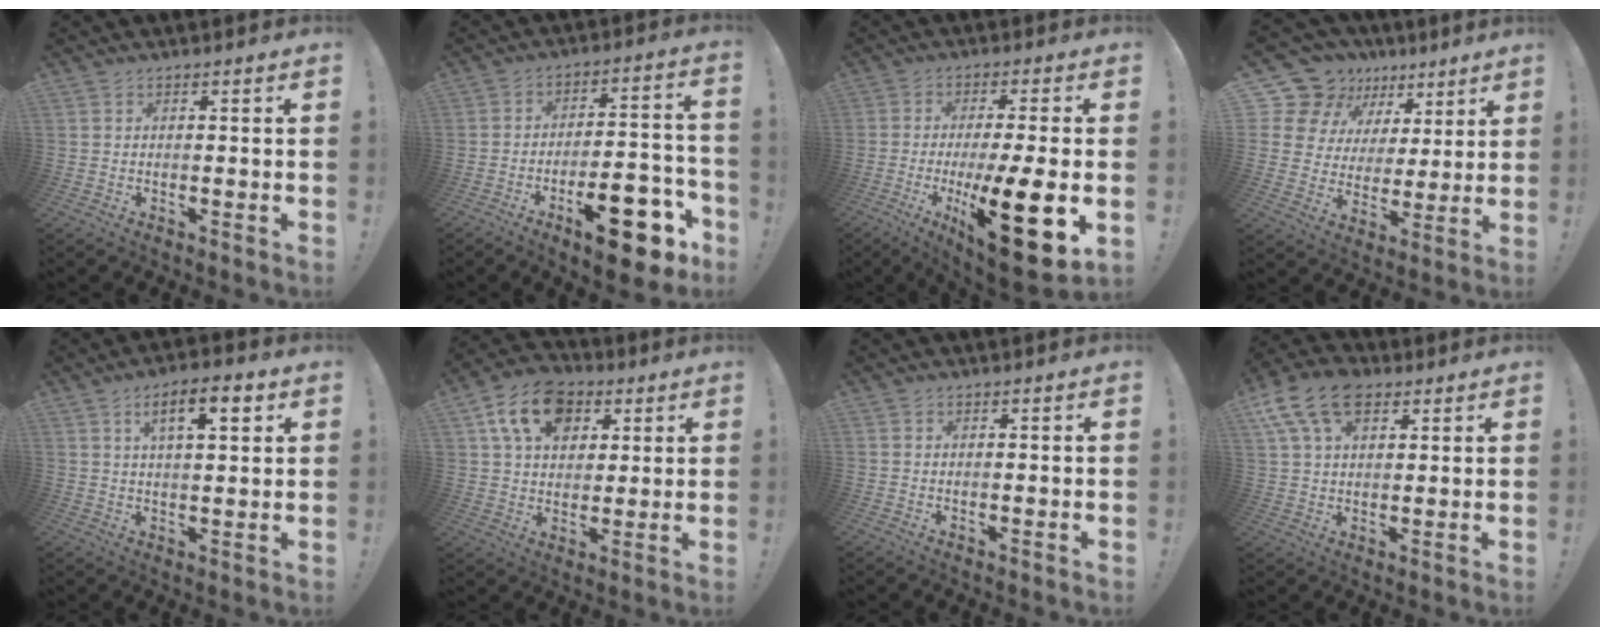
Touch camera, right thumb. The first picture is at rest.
{"total": 19.1, "force": [-9.8, 7.4, 14.6], "torque": [-0.192, 0.066, -0.147]}
{"total": 19.8, "force": [-5.7, 4.4, 18.5], "torque": [-0.292, 0.019, -0.081]}
{"total": 15.6, "force": [11.7, 9.3, 4.3], "torque": [-0.072, -0.101, 0.237]}
{"total": 9.3, "force": [4.0, 3.0, 7.8], "torque": [-0.118, -0.003, 0.062]}
{"total": 15.4, "force": [6.5, 11.1, 8.4], "torque": [-0.130, -0.018, 0.124]}
{"total": 0.0}
{"total": 14.4, "force": [7.1, 9.1, 8.6], "torque": [-0.152, -0.023, 0.135]}